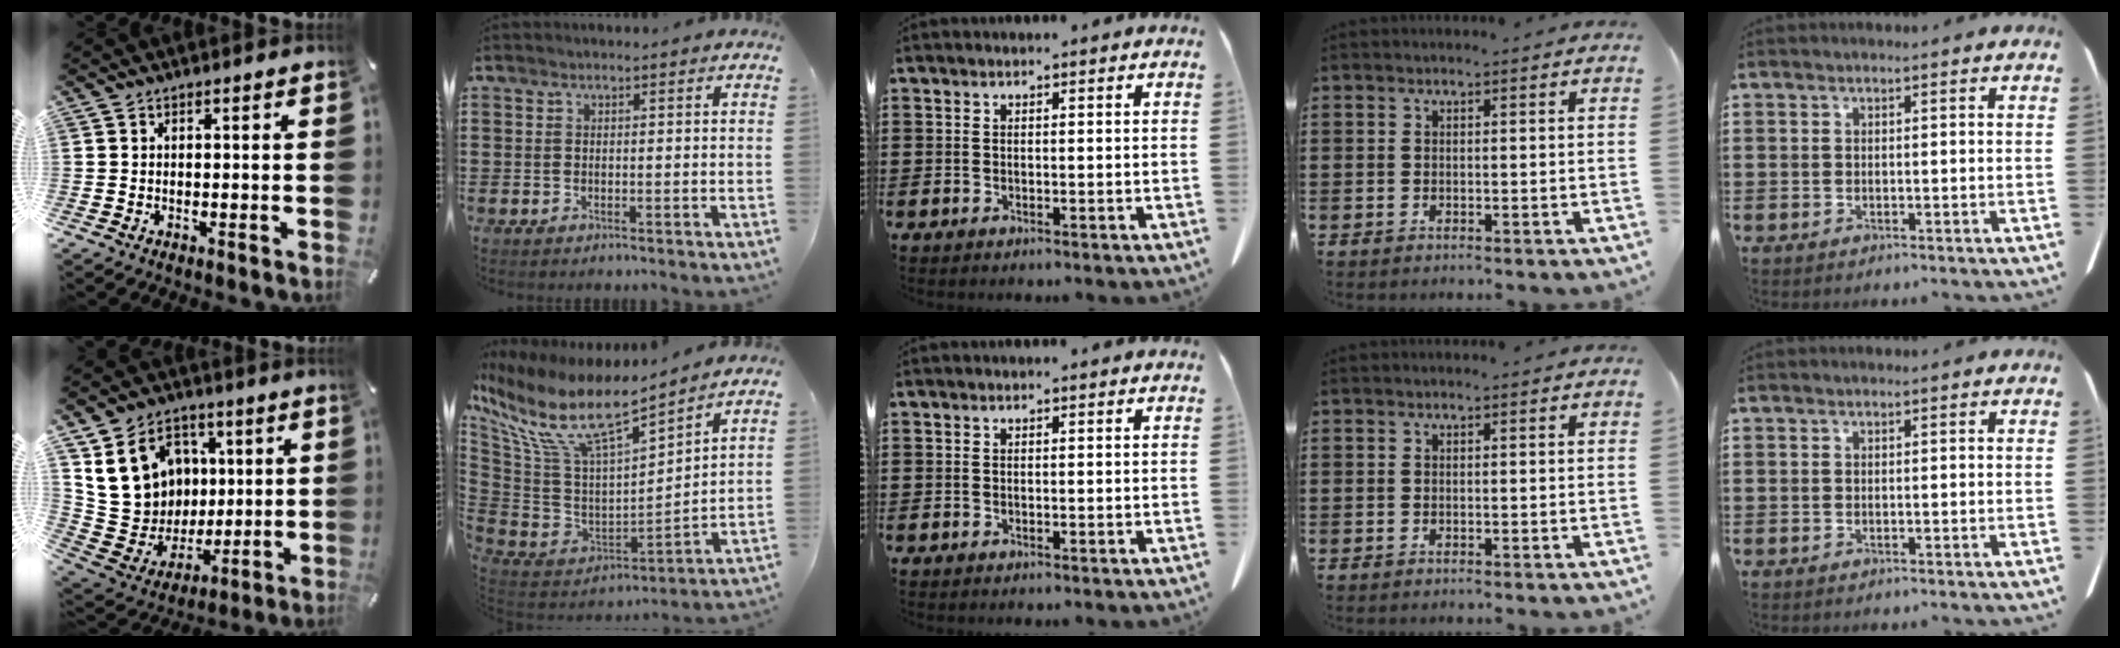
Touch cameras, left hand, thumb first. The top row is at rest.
{"thumb": {"total": 17.6, "force": [6.1, 15.3, 6.2], "torque": [-0.109, -0.021, 0.139]}, "index": {"total": 12.8, "force": [8.4, 3.4, 9.1], "torque": [-0.210, -0.050, 0.141]}}